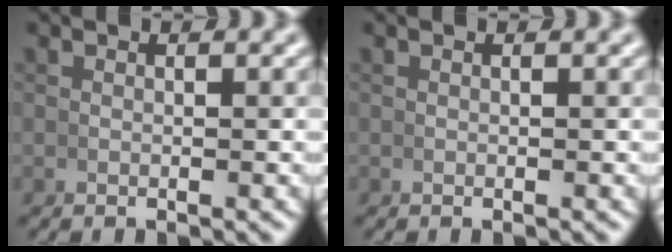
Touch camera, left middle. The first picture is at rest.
{"total": 0.0}